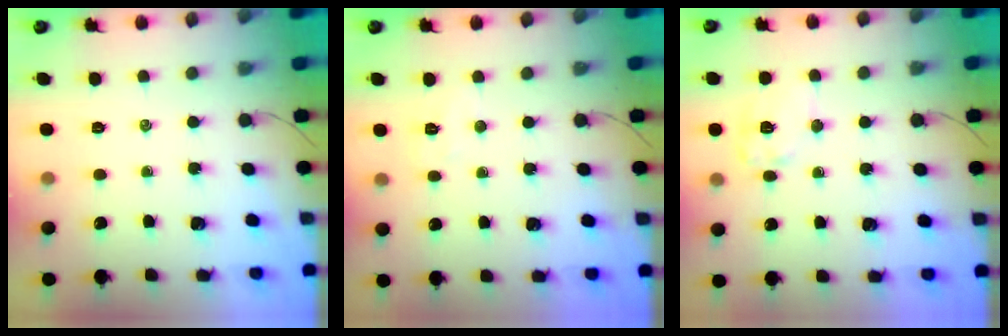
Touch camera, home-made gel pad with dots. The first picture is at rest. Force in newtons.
{"total": 4.7, "press": 4.6, "slide": 0.9}
{"total": 8.8, "press": 8.8, "slide": 0.8}